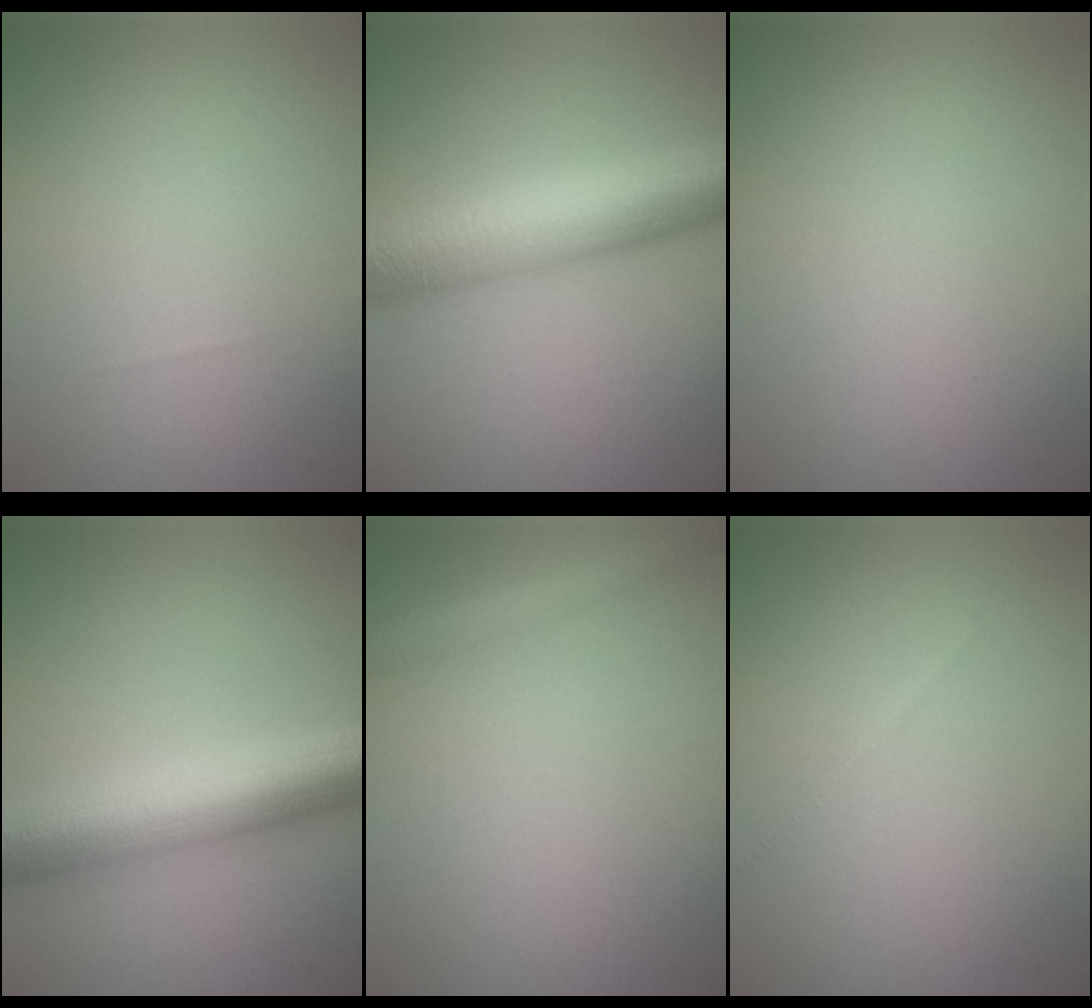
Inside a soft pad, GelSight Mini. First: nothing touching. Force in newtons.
{"total": 9.6, "press": 9.6, "slide": 0.2}
{"total": 0.0}
{"total": 9.5, "press": 9.5, "slide": 0.1}
{"total": 2.7, "press": 2.7, "slide": 0.1}
{"total": 0.6, "press": 0.6, "slide": 0.0}